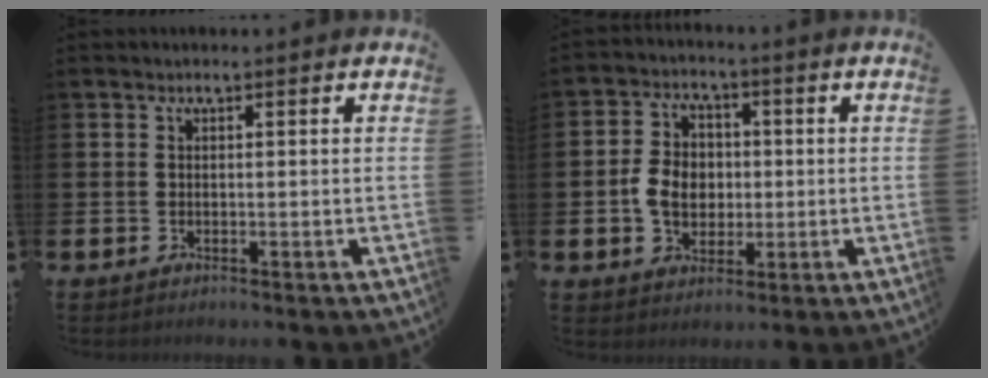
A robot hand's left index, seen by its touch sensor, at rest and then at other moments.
{"total": 5.9, "force": [-0.2, 4.9, 3.3], "torque": [-0.059, 0.011, -0.009]}